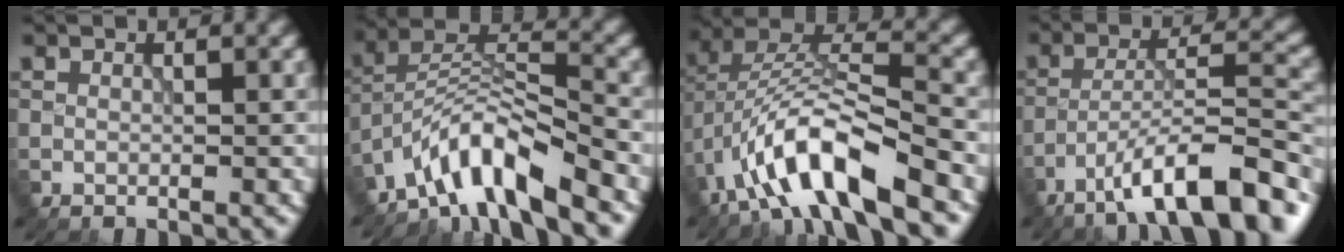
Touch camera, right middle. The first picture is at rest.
{"total": 7.8, "force": [-5.9, 1.7, 4.8], "torque": [-0.075, 0.009, -0.113]}
{"total": 9.9, "force": [-5.0, 3.3, 7.9], "torque": [-0.146, 0.014, -0.094]}
{"total": 10.5, "force": [-7.1, 2.5, 7.4], "torque": [-0.112, 0.019, -0.119]}